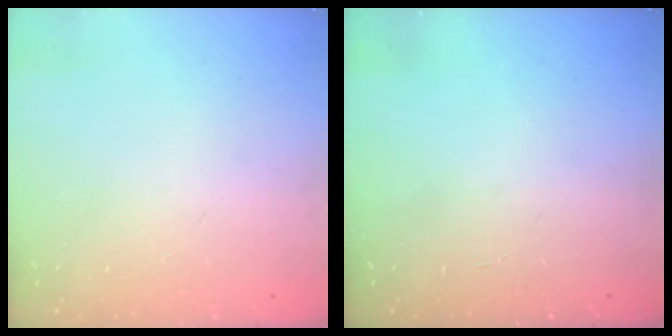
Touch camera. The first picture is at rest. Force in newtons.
{"total": 0.9, "press": 0.9, "slide": 0.1}